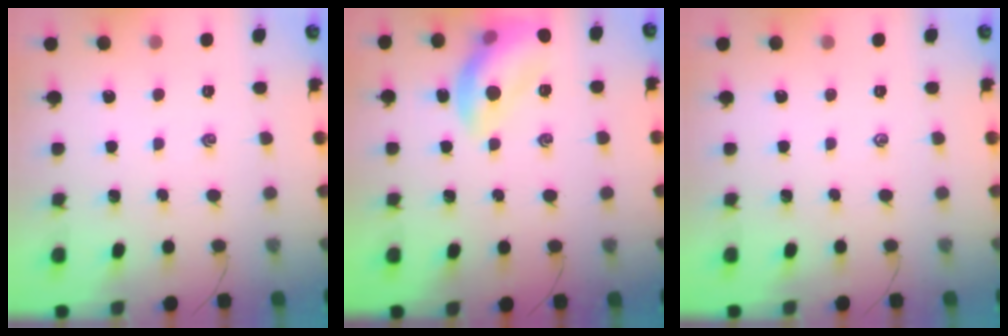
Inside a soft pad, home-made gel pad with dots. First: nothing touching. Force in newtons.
{"total": 13.6, "press": 13.6, "slide": 0.9}
{"total": 0.0}